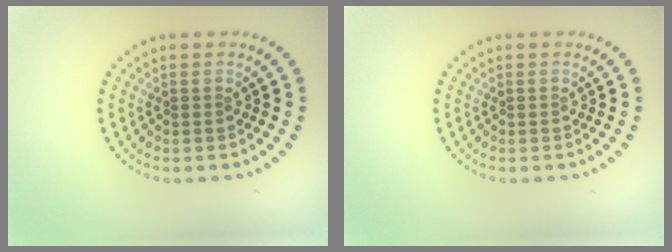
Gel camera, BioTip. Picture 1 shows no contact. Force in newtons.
{"total": 0.0}